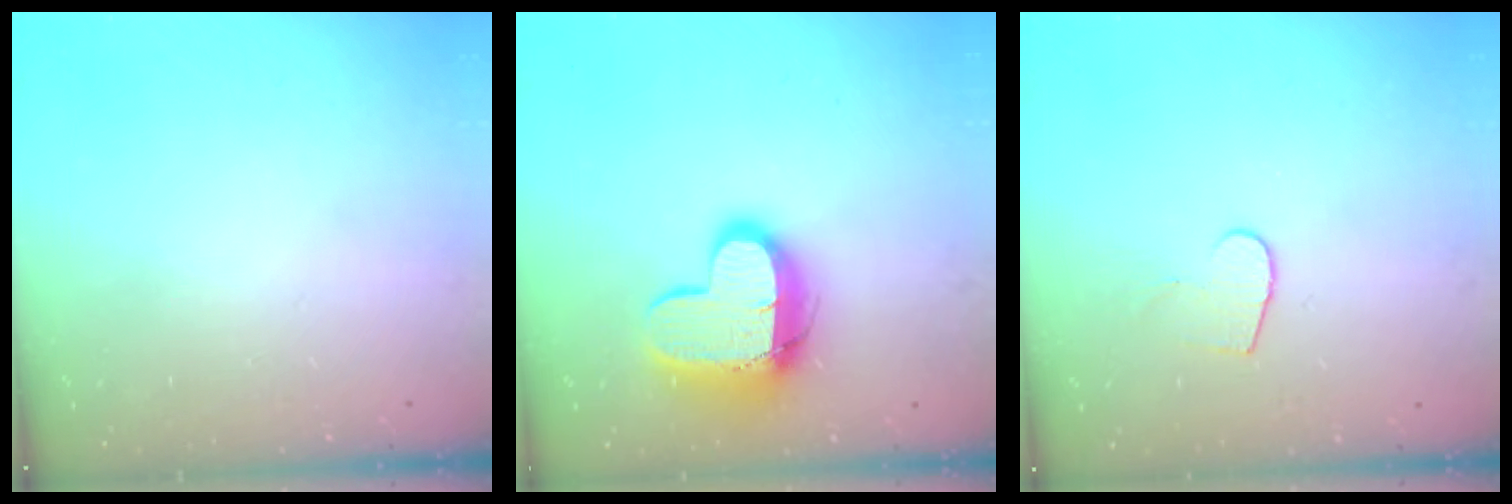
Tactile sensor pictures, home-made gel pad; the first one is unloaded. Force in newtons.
{"total": 13.7, "press": 13.6, "slide": 1.3}
{"total": 5.8, "press": 5.8, "slide": 0.4}